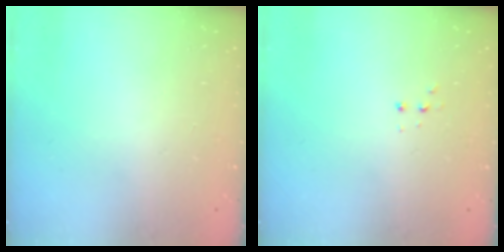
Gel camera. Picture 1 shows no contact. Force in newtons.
{"total": 2.8, "press": 2.8, "slide": 0.5}